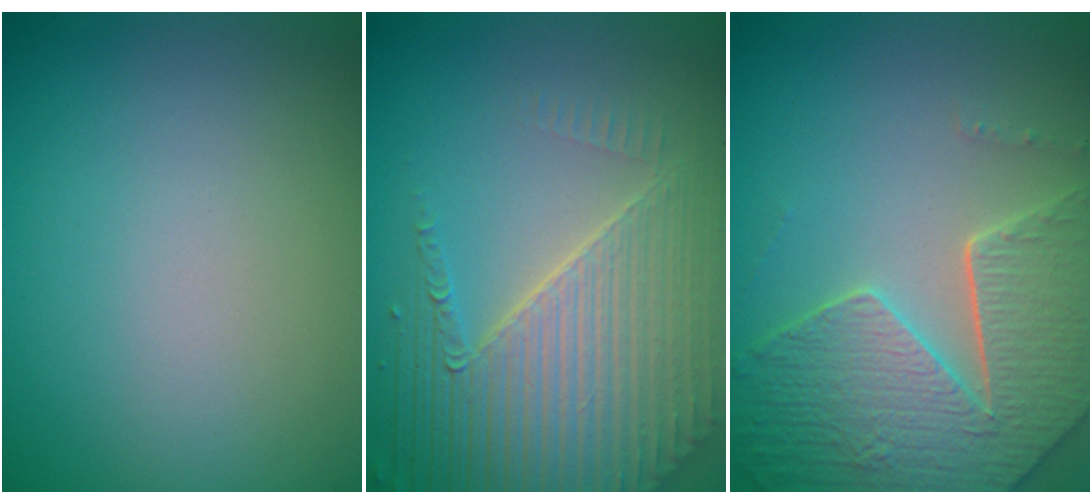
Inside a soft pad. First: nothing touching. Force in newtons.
{"total": 7.0, "press": 5.4, "slide": 4.4}
{"total": 7.6, "press": 5.7, "slide": 5.1}